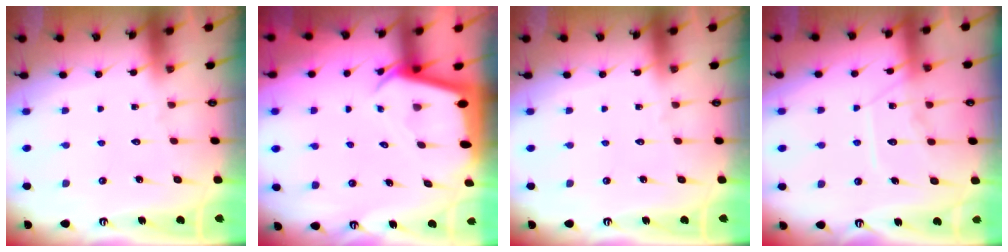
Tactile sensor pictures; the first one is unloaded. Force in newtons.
{"total": 2.5, "press": 2.5, "slide": 0.3}
{"total": 0.0}
{"total": 11.0, "press": 10.9, "slide": 0.9}